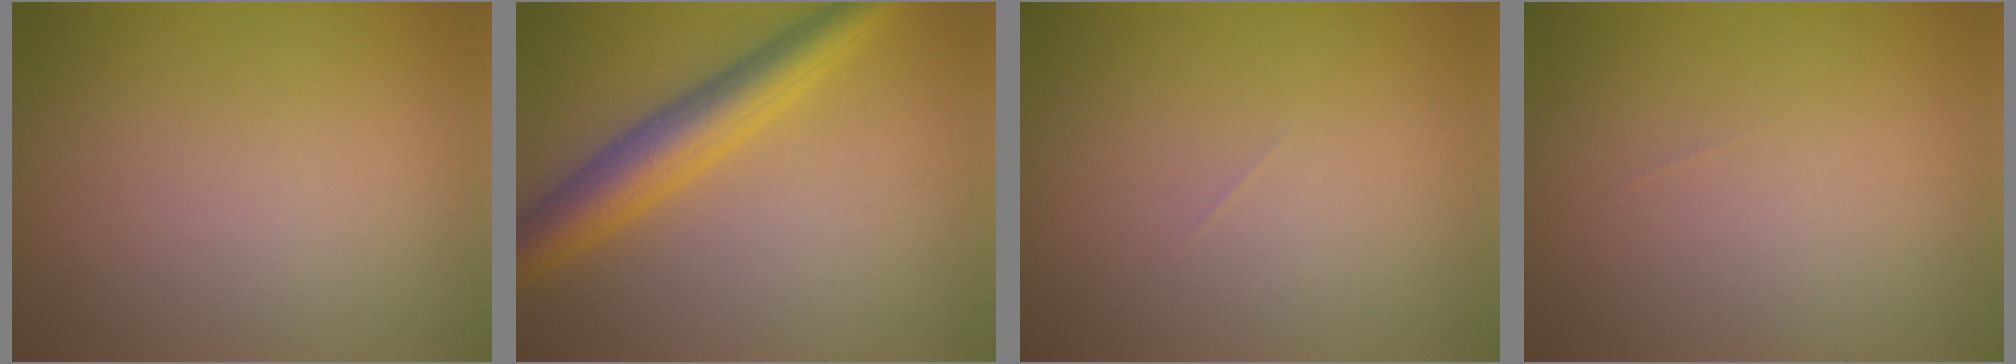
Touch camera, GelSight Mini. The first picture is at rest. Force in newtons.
{"total": 5.3, "press": 5.3, "slide": 0.2}
{"total": 0.0}
{"total": 0.0}